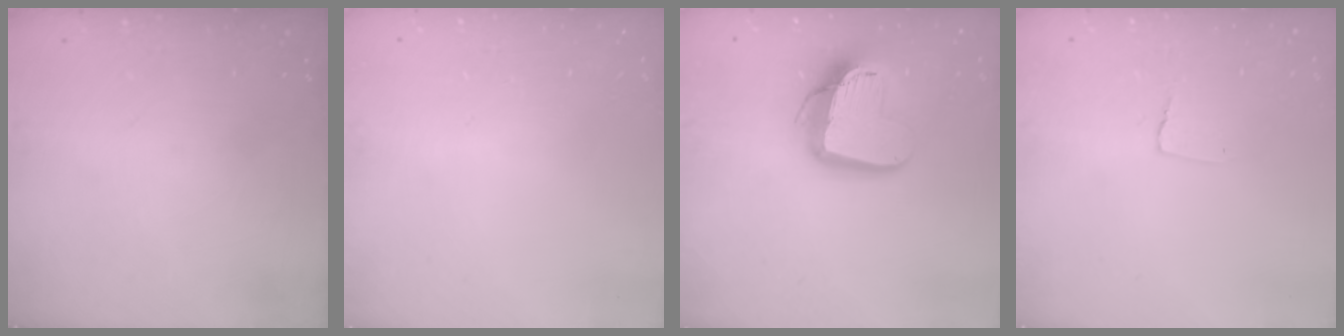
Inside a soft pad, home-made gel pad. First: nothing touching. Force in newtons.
{"total": 0.0}
{"total": 15.4, "press": 15.4, "slide": 1.6}
{"total": 2.7, "press": 2.7, "slide": 0.2}